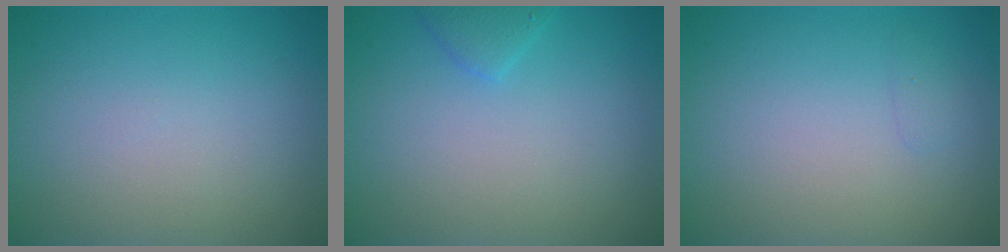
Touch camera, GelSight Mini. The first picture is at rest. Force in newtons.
{"total": 1.3, "press": 1.3, "slide": 0.1}
{"total": 0.6, "press": 0.6, "slide": 0.1}